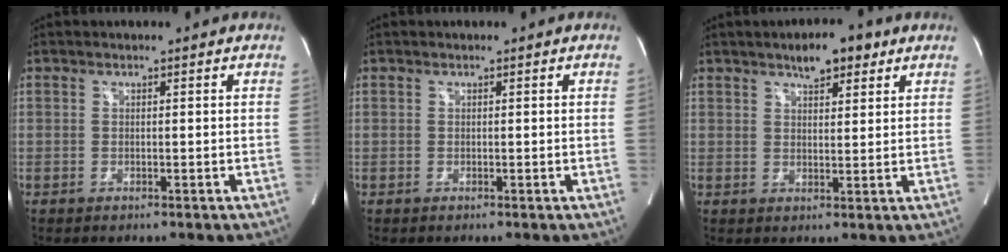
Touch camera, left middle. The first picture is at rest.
{"total": 0.0}
{"total": 5.6, "force": [3.7, 1.9, 3.8], "torque": [-0.061, 0.011, 0.055]}